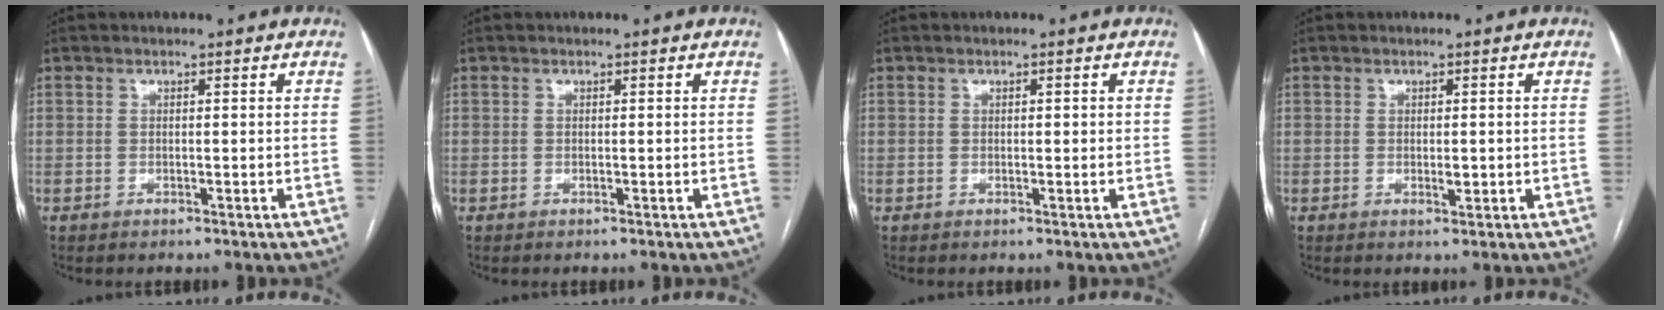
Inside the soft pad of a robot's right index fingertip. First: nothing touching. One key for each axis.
{"total": 0.0}
{"total": 0.5, "fx": 0.2, "fy": 0.1, "fz": 0.5, "tx": -0.007, "ty": 0.000, "tz": 0.003}
{"total": 1.7, "fx": -0.2, "fy": 0.7, "fz": 1.5, "tx": -0.024, "ty": -0.004, "tz": 0.000}